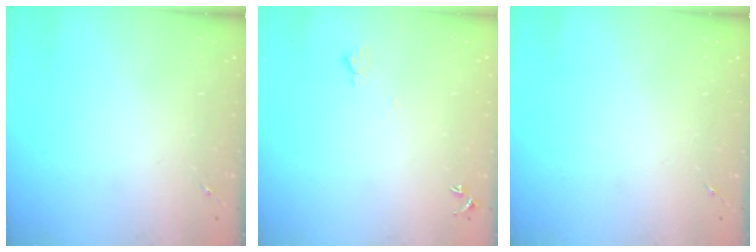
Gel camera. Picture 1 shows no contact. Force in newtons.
{"total": 4.8, "press": 4.8, "slide": 0.6}
{"total": 0.0}